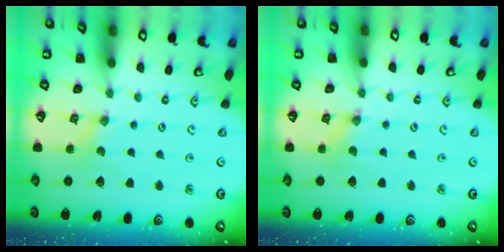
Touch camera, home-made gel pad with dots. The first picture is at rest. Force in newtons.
{"total": 0.0}